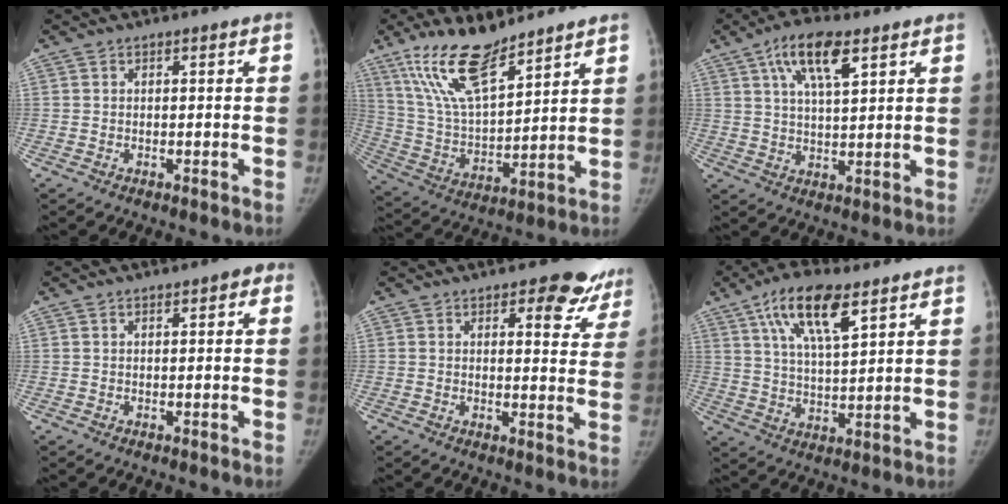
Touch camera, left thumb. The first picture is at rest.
{"total": 16.7, "force": [12.0, 5.4, 10.3], "torque": [-0.170, -0.059, 0.238]}
{"total": 10.6, "force": [5.4, 3.8, 8.2], "torque": [-0.137, -0.013, 0.098]}
{"total": 2.1, "force": [0.8, 0.9, 1.7], "torque": [-0.016, 0.010, 0.007]}
{"total": 8.9, "force": [6.6, 3.9, 4.5], "torque": [-0.012, -0.039, 0.065]}
{"total": 13.3, "force": [7.2, 4.7, 10.2], "torque": [-0.168, -0.020, 0.130]}